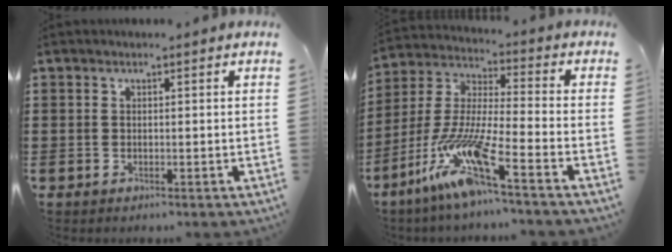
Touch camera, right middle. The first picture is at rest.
{"total": 12.5, "force": [-8.2, 0.5, 9.4], "torque": [-0.209, -0.022, -0.168]}